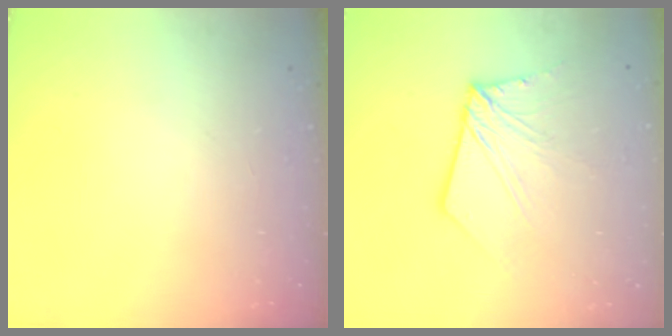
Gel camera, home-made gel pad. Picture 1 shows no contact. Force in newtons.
{"total": 8.6, "press": 8.5, "slide": 1.0}